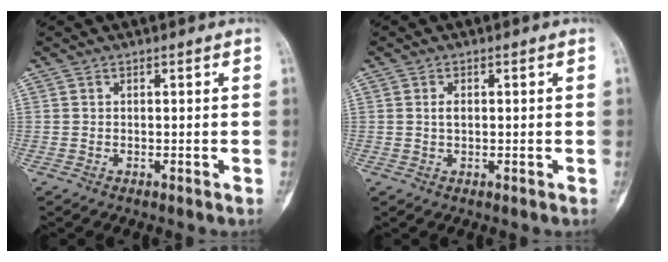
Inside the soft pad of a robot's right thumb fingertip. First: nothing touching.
{"total": 1.6, "force": [0.2, 0.9, 1.3], "torque": [-0.018, 0.000, 0.004]}